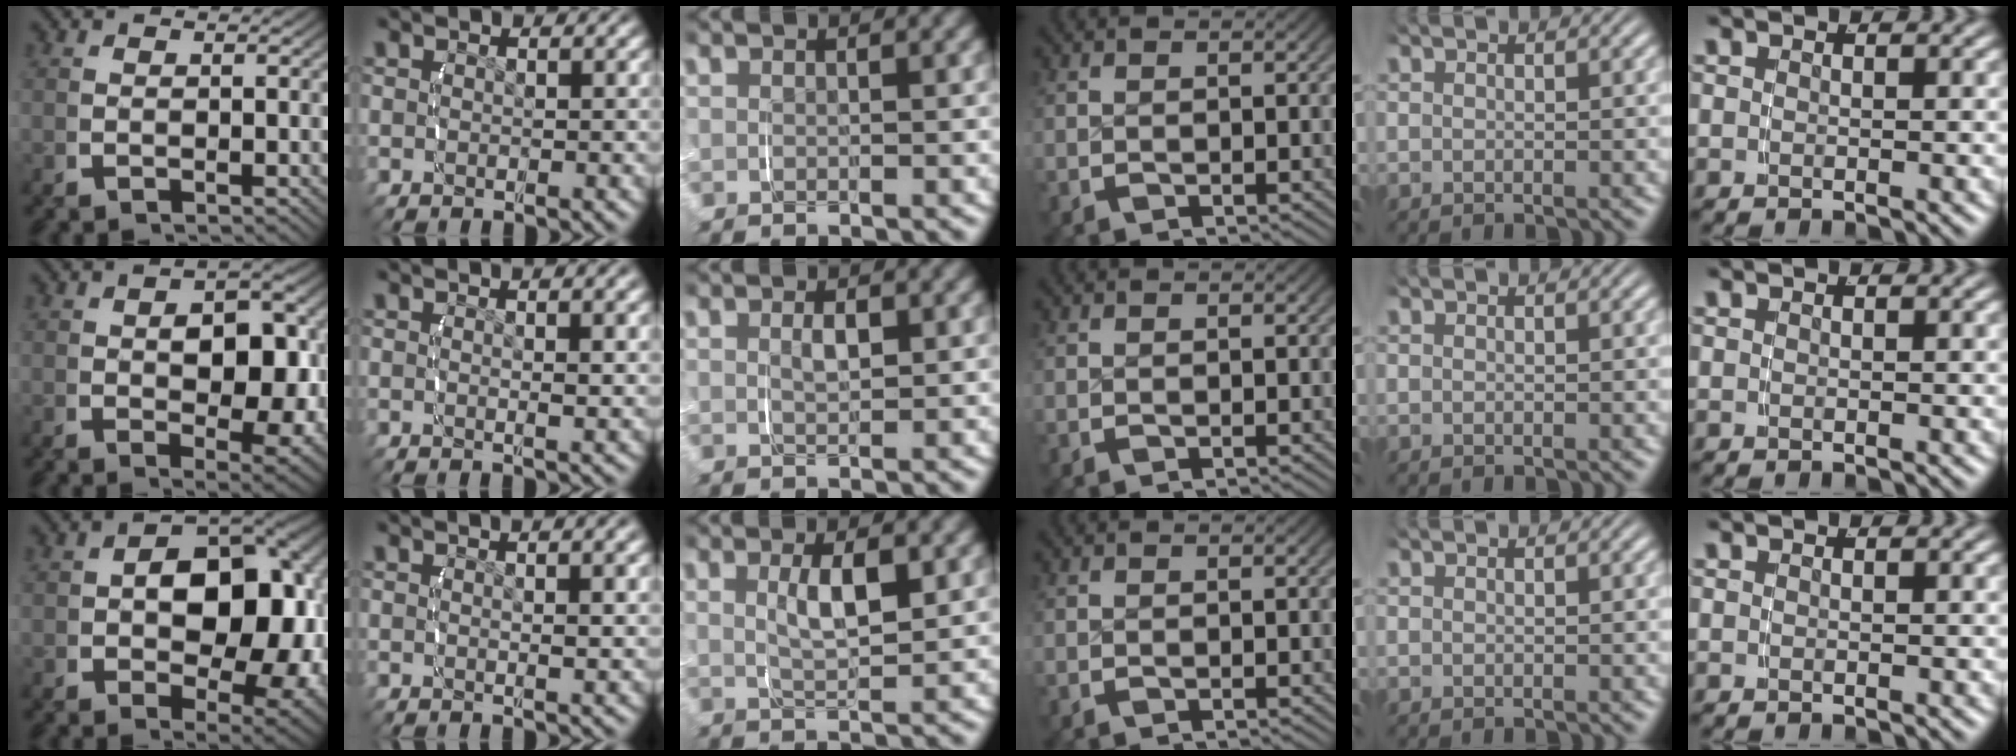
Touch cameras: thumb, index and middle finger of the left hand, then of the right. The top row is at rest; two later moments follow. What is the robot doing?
{"motion": "grasp_and_lifting", "object": "velcro strap"}